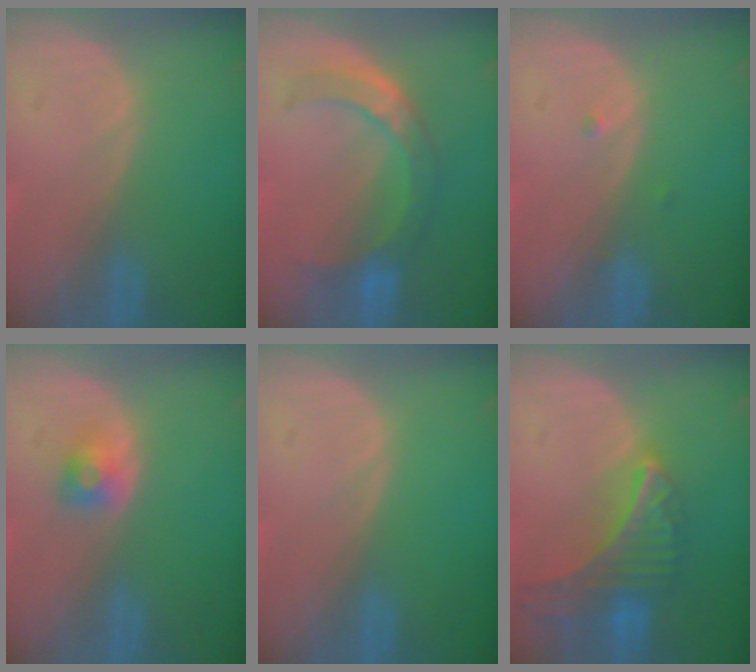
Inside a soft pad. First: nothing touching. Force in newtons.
{"total": 6.9, "press": 6.7, "slide": 1.4}
{"total": 0.9, "press": 0.7, "slide": 0.5}
{"total": 2.4, "press": 2.3, "slide": 0.8}
{"total": 0.0}
{"total": 9.1, "press": 8.0, "slide": 4.4}